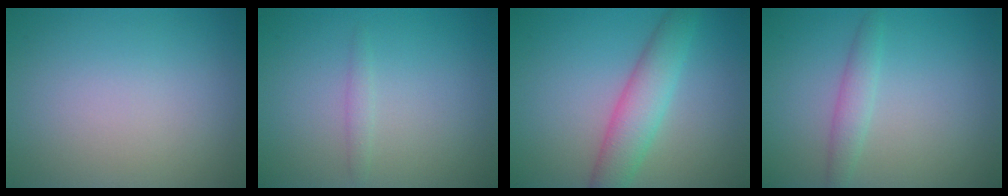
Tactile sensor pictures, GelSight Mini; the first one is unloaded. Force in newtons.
{"total": 0.9, "press": 0.9, "slide": 0.1}
{"total": 4.4, "press": 4.4, "slide": 0.1}
{"total": 1.8, "press": 1.8, "slide": 0.1}